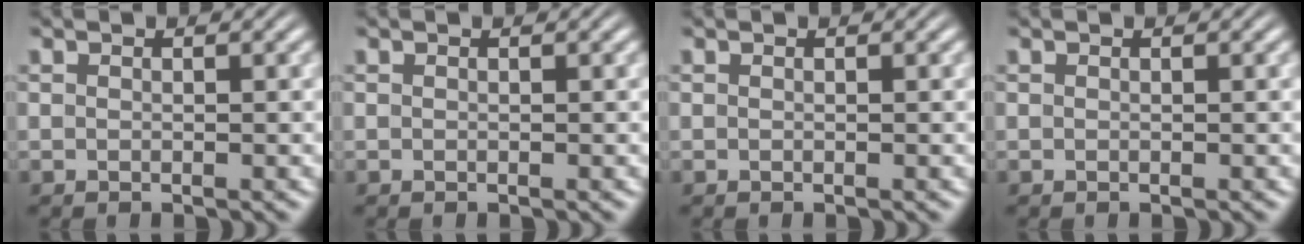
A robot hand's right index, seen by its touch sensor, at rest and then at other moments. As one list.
[{"total": 0.9, "force": [-0.2, -0.8, -0.3], "torque": [0.012, -0.010, 0.005]}, {"total": 0.0}, {"total": 0.0}]